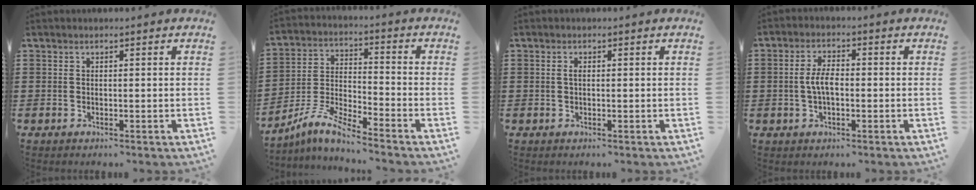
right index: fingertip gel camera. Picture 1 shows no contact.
{"total": 7.5, "force": [-6.7, 0.5, 3.4], "torque": [-0.096, -0.011, -0.141]}
{"total": 1.0, "force": [0.1, 0.4, 0.9], "torque": [-0.018, 0.001, 0.001]}
{"total": 4.4, "force": [-0.4, 2.0, 3.9], "torque": [-0.086, 0.000, -0.013]}